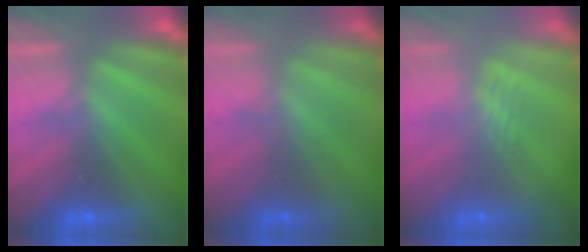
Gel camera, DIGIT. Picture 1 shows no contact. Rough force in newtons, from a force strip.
{"total": 1.8}
{"total": 2.3}